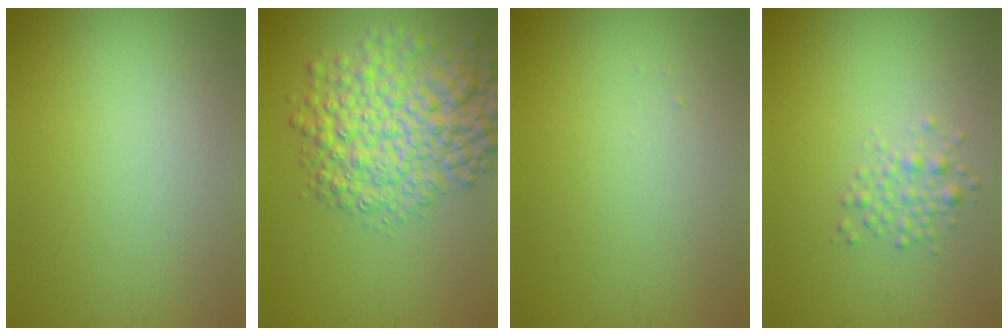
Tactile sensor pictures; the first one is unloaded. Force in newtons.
{"total": 8.2, "press": 8.2, "slide": 0.2}
{"total": 0.0}
{"total": 1.7, "press": 1.7, "slide": 0.1}